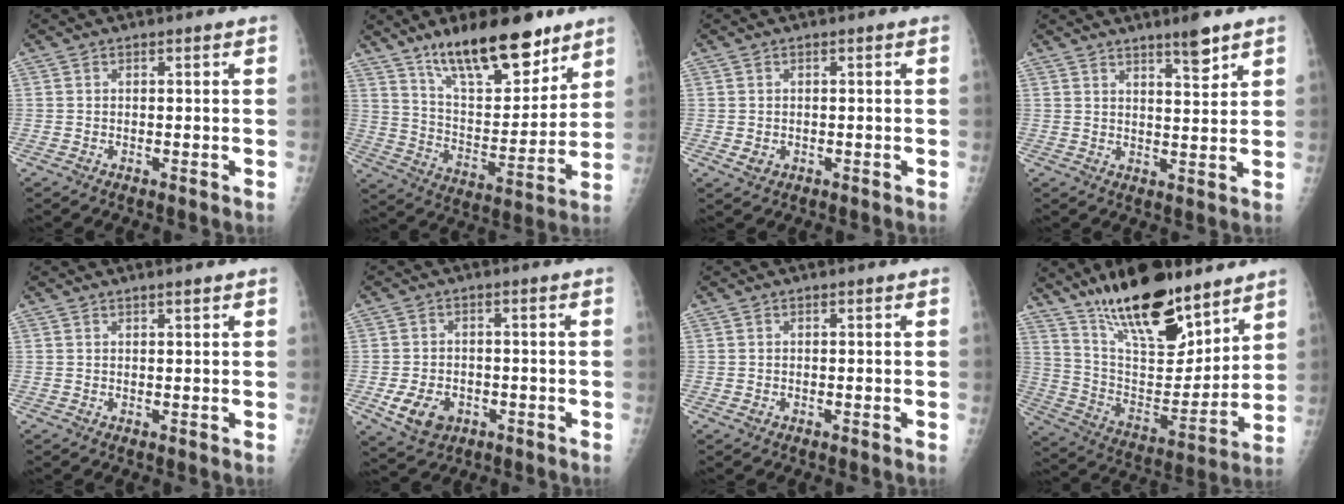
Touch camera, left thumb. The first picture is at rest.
{"total": 19.6, "force": [13.5, 7.1, 12.2], "torque": [-0.152, -0.081, 0.232]}
{"total": 1.9, "force": [-0.3, 1.6, 1.0], "torque": [-0.011, -0.001, 0.002]}
{"total": 4.8, "force": [3.6, 0.6, 3.1], "torque": [-0.042, -0.030, 0.056]}
{"total": 0.8, "force": [0.7, 0.0, 0.4], "torque": [-0.006, -0.005, 0.013]}
{"total": 7.0, "force": [-2.5, 5.2, 4.0], "torque": [-0.065, 0.009, -0.033]}
{"total": 0.7, "force": [-0.1, 0.6, 0.4], "torque": [-0.006, 0.000, 0.000]}
{"total": 23.5, "force": [16.8, 8.7, 13.9], "torque": [-0.193, -0.081, 0.292]}